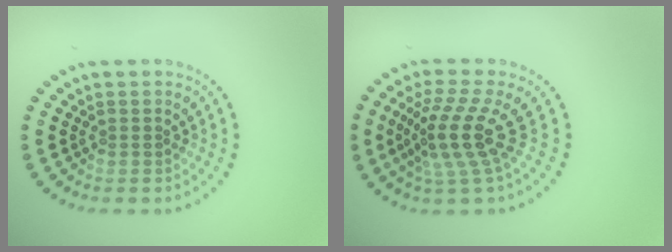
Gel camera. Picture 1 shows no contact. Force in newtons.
{"total": 4.5, "press": 3.2, "slide": 3.2}